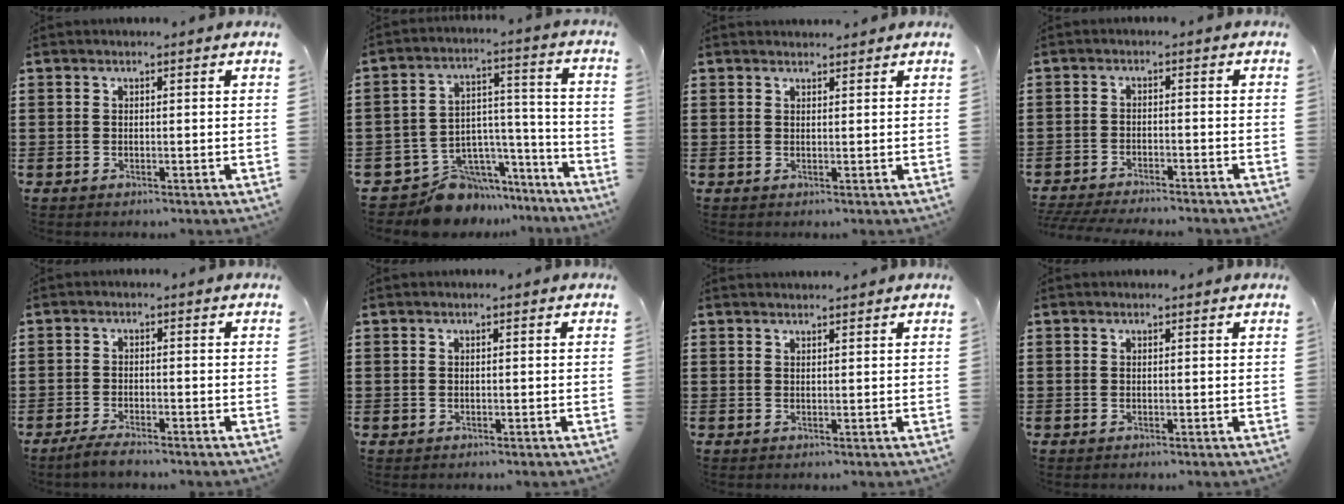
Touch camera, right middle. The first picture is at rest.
{"total": 9.3, "force": [-8.2, 4.2, 1.1], "torque": [-0.028, 0.022, -0.154]}
{"total": 1.2, "force": [1.2, 0.0, 0.0], "torque": [-0.001, 0.000, 0.024]}
{"total": 3.2, "force": [-3.2, -0.1, 0.4], "torque": [-0.015, -0.002, -0.069]}
{"total": 2.3, "force": [-2.1, 0.2, 1.1], "torque": [-0.025, 0.001, -0.042]}
{"total": 0.0}
{"total": 1.1, "force": [1.1, -0.2, 0.0], "torque": [-0.001, -0.002, 0.021]}
{"total": 0.0}